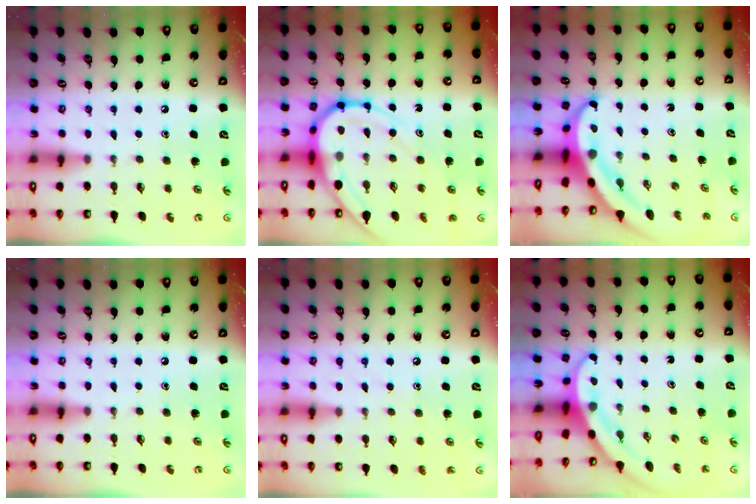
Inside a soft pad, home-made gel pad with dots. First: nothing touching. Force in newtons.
{"total": 12.5, "press": 12.5, "slide": 1.3}
{"total": 5.3, "press": 5.2, "slide": 0.7}
{"total": 0.0}
{"total": 6.9, "press": 6.9, "slide": 0.7}
{"total": 3.5, "press": 3.5, "slide": 0.1}